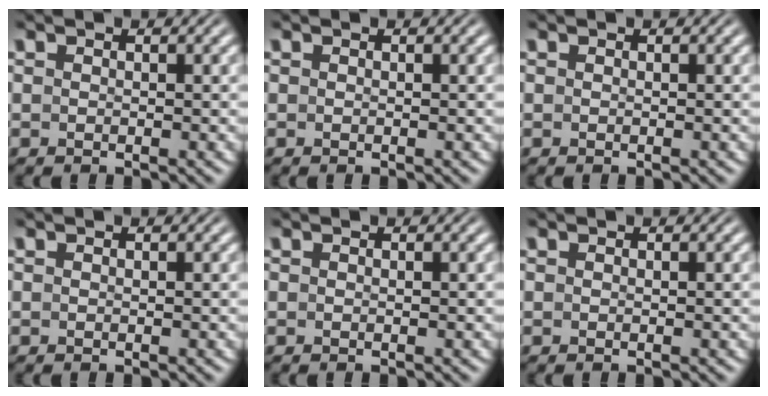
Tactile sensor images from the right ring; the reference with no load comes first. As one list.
[{"total": 0.0}, {"total": 0.0}, {"total": 0.0}, {"total": 0.0}, {"total": 0.0}]